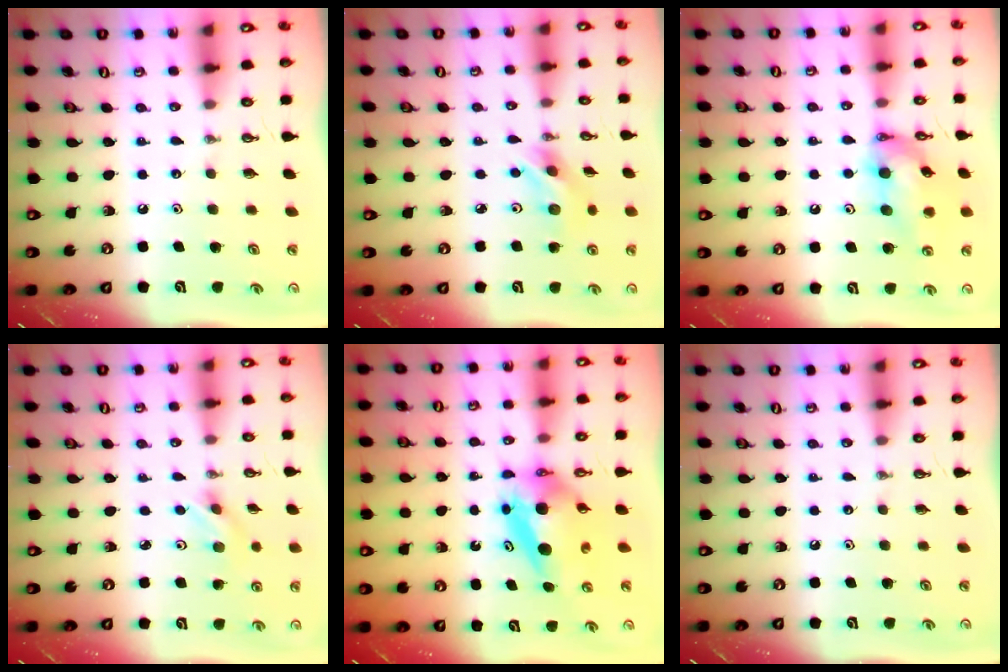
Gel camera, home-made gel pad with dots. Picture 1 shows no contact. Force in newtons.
{"total": 7.8, "press": 7.8, "slide": 0.3}
{"total": 14.2, "press": 14.1, "slide": 1.7}
{"total": 2.9, "press": 2.8, "slide": 0.7}
{"total": 7.2, "press": 7.1, "slide": 0.9}
{"total": 0.0}